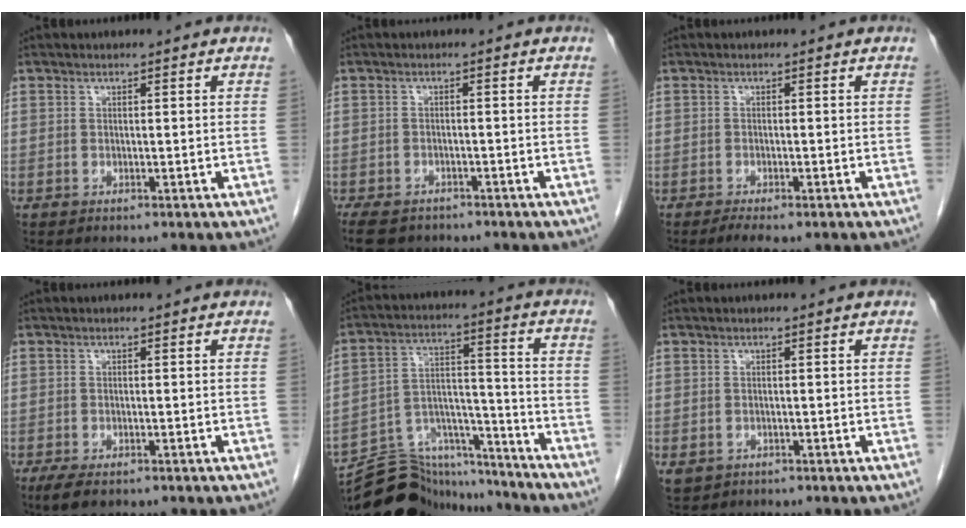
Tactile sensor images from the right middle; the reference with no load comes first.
{"total": 7.9, "force": [-6.2, 4.0, 2.9], "torque": [-0.058, -0.010, -0.094]}
{"total": 3.2, "force": [-2.4, 0.7, 1.9], "torque": [-0.031, -0.010, -0.033]}
{"total": 3.3, "force": [-2.1, 1.3, 2.2], "torque": [-0.047, -0.007, -0.030]}
{"total": 14.1, "force": [-13.6, 3.4, 1.0], "torque": [-0.016, 0.042, -0.218]}
{"total": 2.4, "force": [-1.3, 1.9, 0.7], "torque": [-0.018, -0.002, -0.014]}